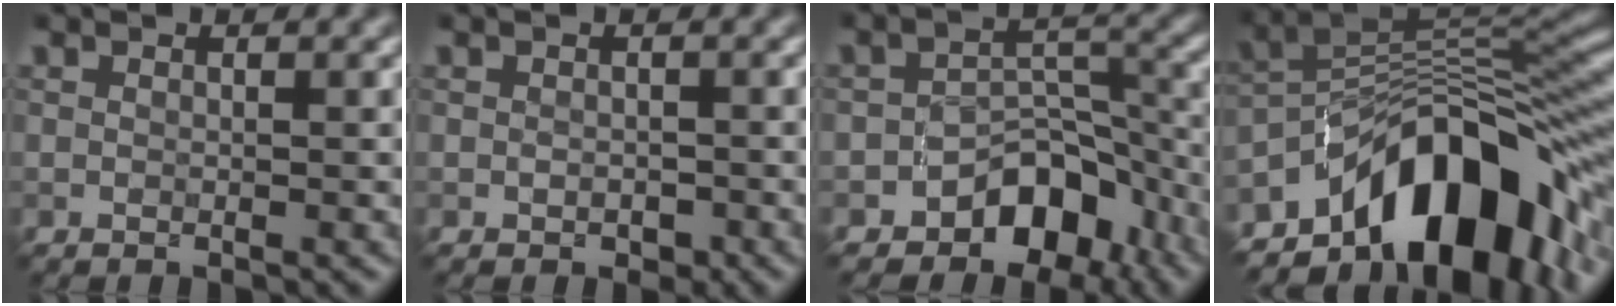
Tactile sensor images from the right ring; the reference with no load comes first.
{"total": 1.0, "force": [-0.3, 0.9, 0.5], "torque": [-0.004, -0.002, -0.005]}
{"total": 5.9, "force": [-3.8, 3.6, 2.7], "torque": [-0.013, 0.005, -0.061]}
{"total": 13.2, "force": [-7.1, 6.5, 9.0], "torque": [-0.115, 0.013, -0.131]}